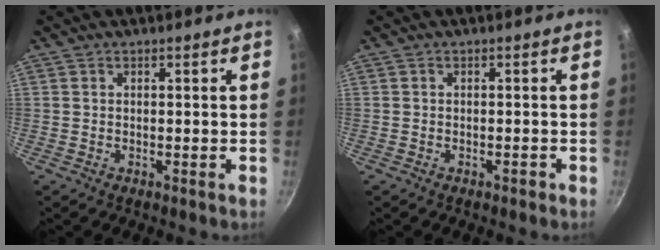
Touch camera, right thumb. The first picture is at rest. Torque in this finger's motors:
{"motor_torque": [-0.20, 0.03, -0.35, 0.05, 0.02]}